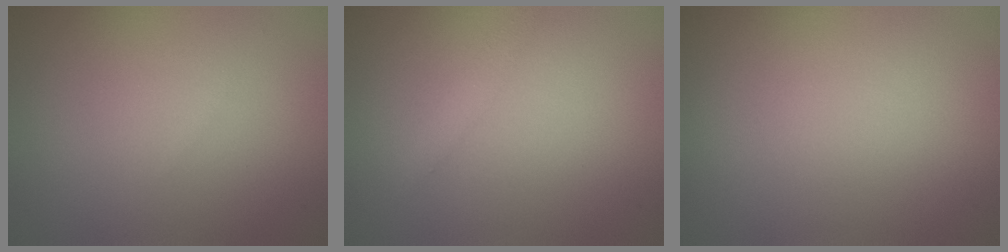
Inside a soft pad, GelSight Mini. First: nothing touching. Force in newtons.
{"total": 1.3, "press": 1.3, "slide": 0.0}
{"total": 0.0}